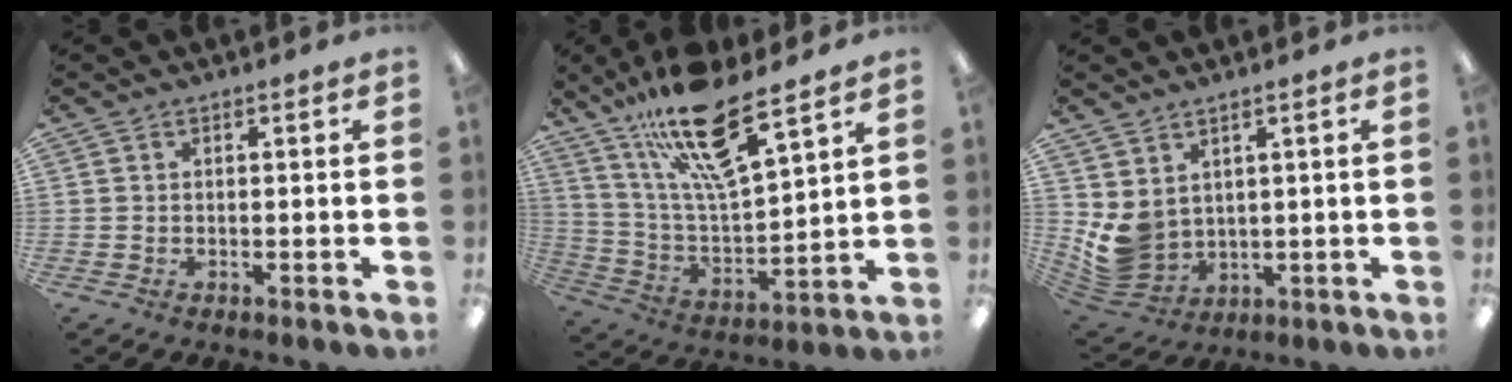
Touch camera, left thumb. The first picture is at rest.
{"total": 18.9, "force": [13.7, 4.8, 12.2], "torque": [-0.224, -0.074, 0.231]}
{"total": 6.6, "force": [2.3, 5.1, 3.4], "torque": [-0.100, -0.024, 0.049]}